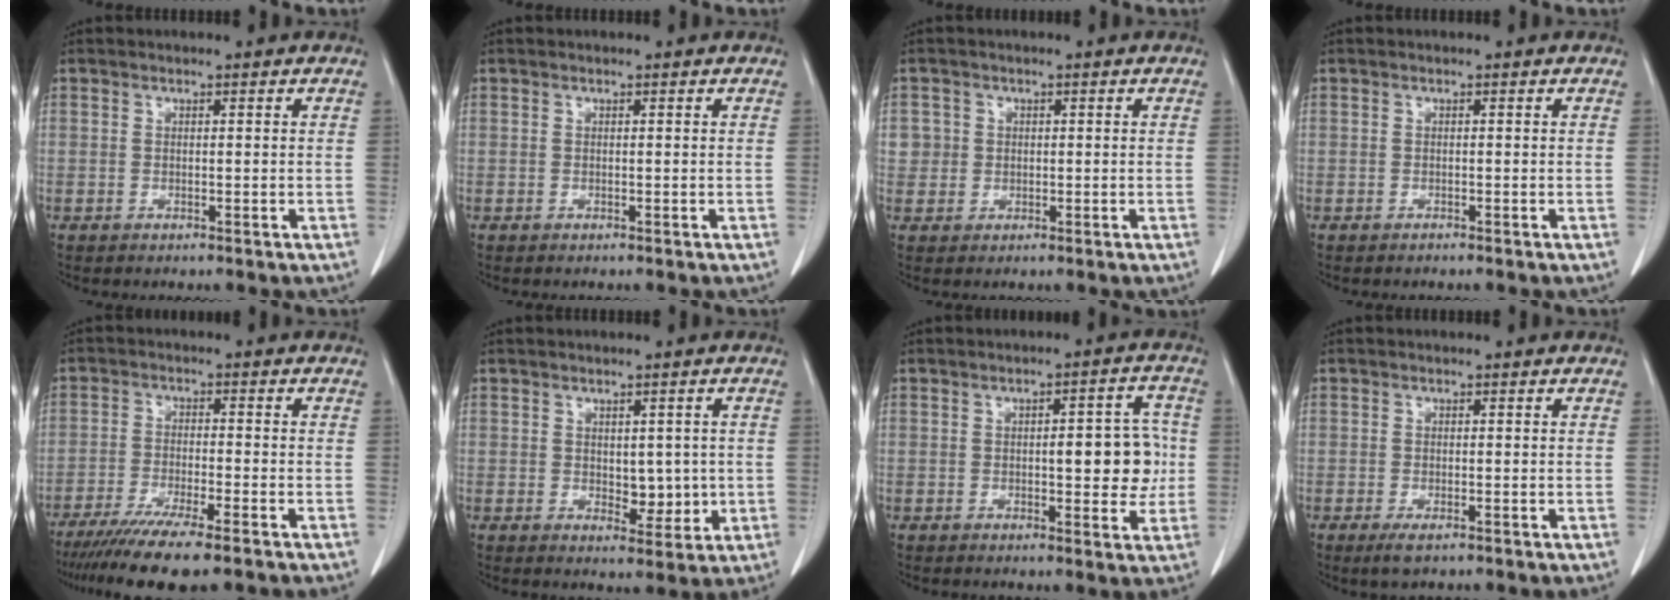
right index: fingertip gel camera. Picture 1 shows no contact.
{"total": 0.0}
{"total": 3.4, "force": [0.5, 3.3, -0.3], "torque": [0.024, 0.007, 0.008]}
{"total": 0.0}
{"total": 11.3, "force": [-8.7, 0.5, 7.2], "torque": [-0.113, -0.027, -0.138]}
{"total": 4.4, "force": [0.0, 2.6, 3.5], "torque": [-0.040, -0.005, 0.009]}
{"total": 7.6, "force": [-0.2, 2.7, 7.1], "torque": [-0.087, 0.014, 0.001]}
{"total": 2.1, "force": [-1.2, 0.6, 1.6], "torque": [-0.032, -0.005, -0.017]}